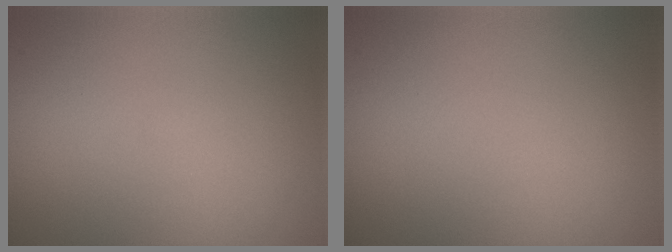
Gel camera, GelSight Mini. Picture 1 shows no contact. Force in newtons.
{"total": 0.0}